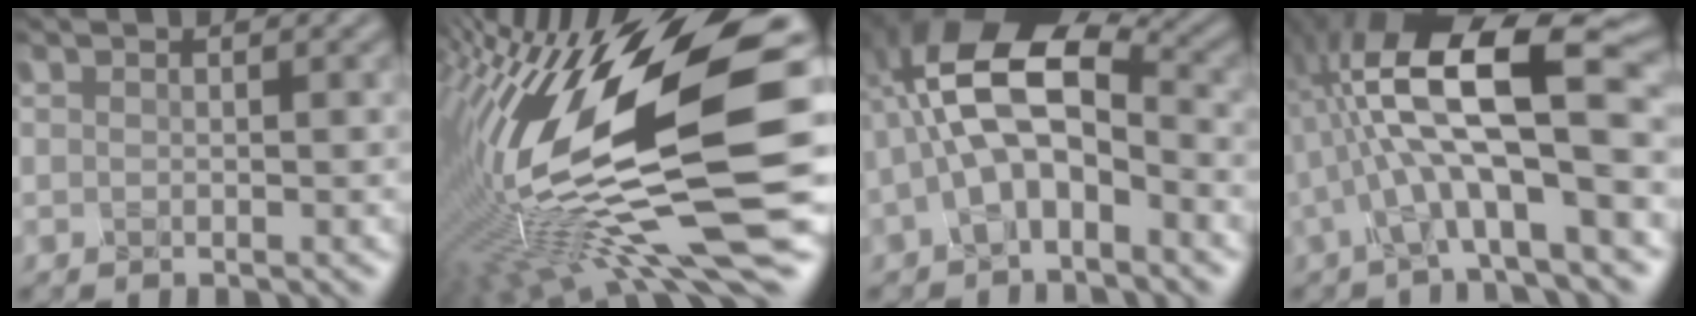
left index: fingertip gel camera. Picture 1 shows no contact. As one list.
[{"total": 17.5, "force": [-3.1, 4.7, 16.6], "torque": [-0.329, -0.011, -0.043]}, {"total": 7.3, "force": [-2.3, 3.4, 6.0], "torque": [-0.138, 0.020, -0.031]}, {"total": 10.5, "force": [-1.9, 2.6, 10.0], "torque": [-0.197, 0.016, -0.017]}]